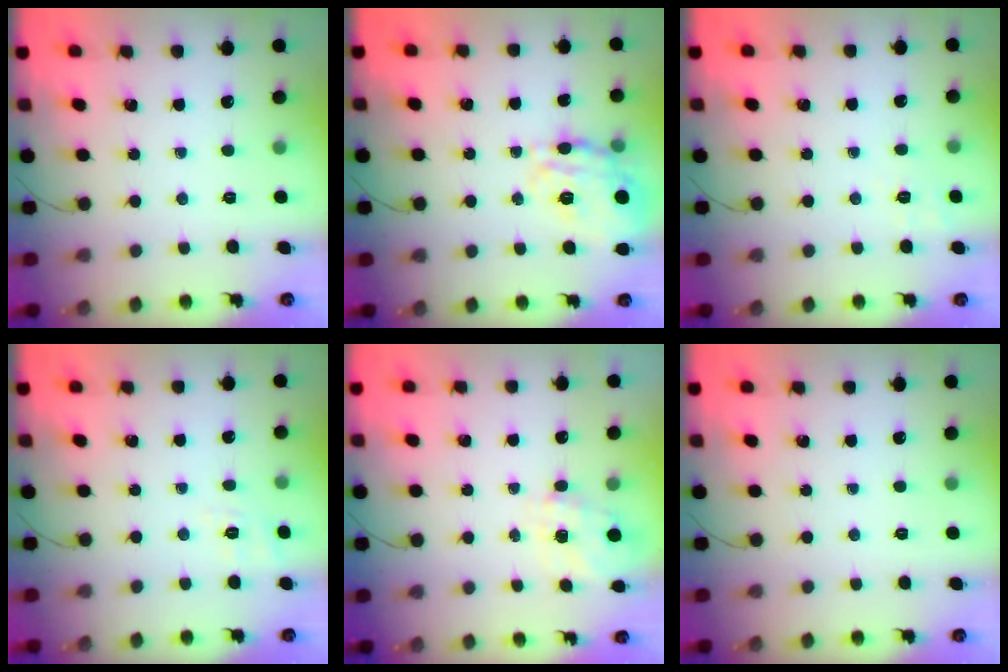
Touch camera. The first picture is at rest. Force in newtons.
{"total": 16.9, "press": 16.9, "slide": 1.3}
{"total": 2.1, "press": 1.2, "slide": 1.8}
{"total": 2.6, "press": 1.5, "slide": 2.1}
{"total": 7.6, "press": 7.6, "slide": 0.9}
{"total": 0.0}